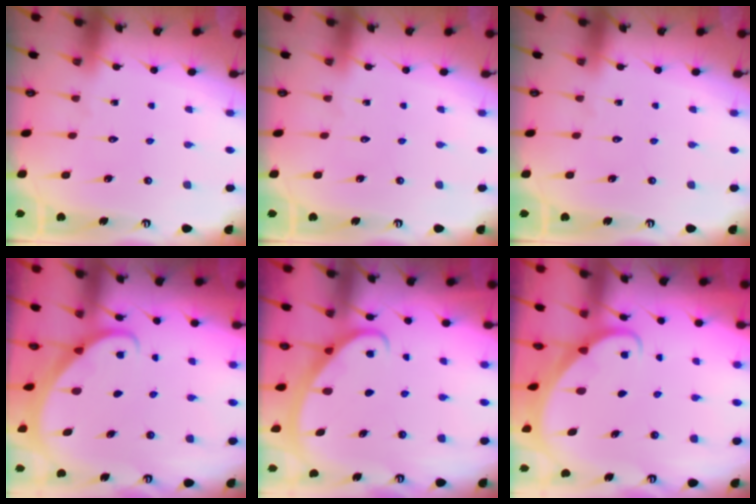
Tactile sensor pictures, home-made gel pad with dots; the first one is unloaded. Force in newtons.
{"total": 0.0}
{"total": 0.0}
{"total": 1.4, "press": 1.4, "slide": 0.0}
{"total": 2.7, "press": 2.7, "slide": 0.3}
{"total": 1.6, "press": 1.6, "slide": 0.0}